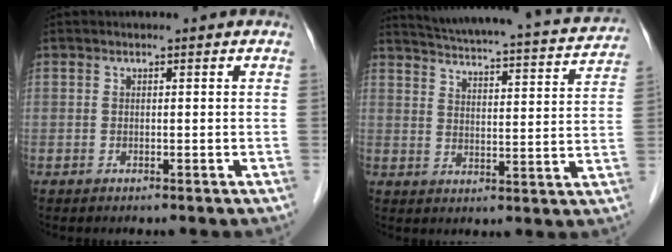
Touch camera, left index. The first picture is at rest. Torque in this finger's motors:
{"motor_torque": [-0.41, -0.86, 0.12, 0.03]}